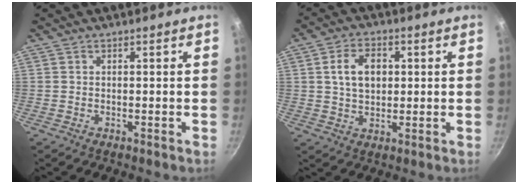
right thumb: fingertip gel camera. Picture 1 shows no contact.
{"total": 8.1, "force": [1.5, 5.5, 5.8], "torque": [-0.083, 0.004, 0.025]}